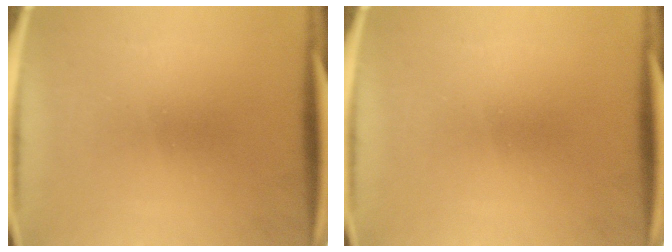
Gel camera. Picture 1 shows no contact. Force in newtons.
{"total": 0.0}